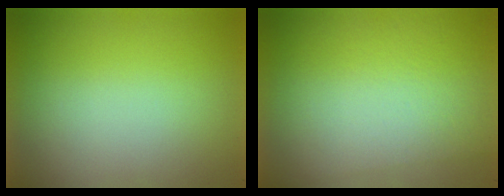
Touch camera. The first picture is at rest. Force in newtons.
{"total": 2.8}